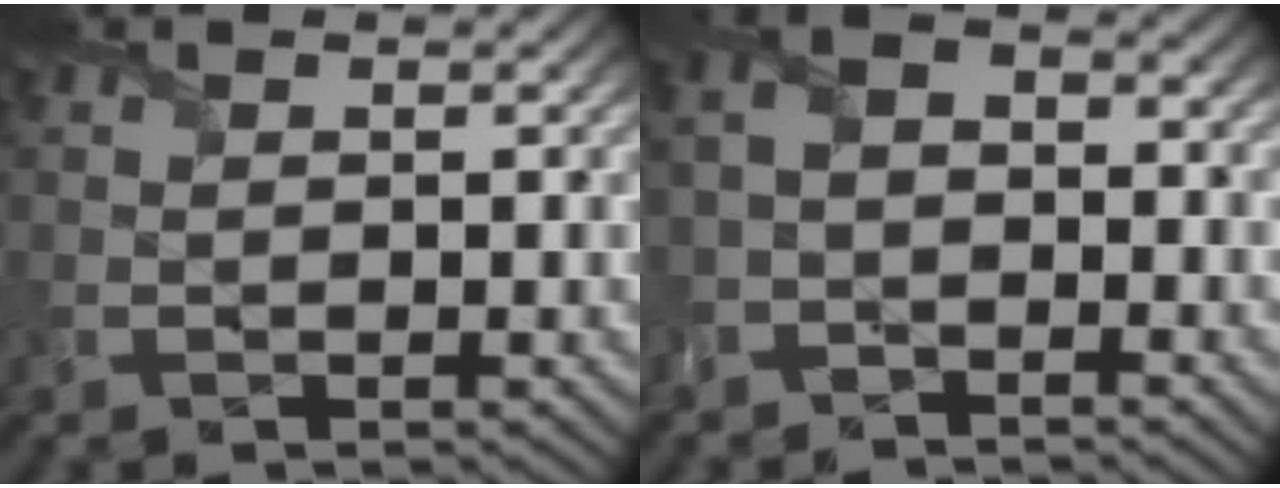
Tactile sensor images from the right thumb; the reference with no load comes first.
{"total": 3.6, "force": [-2.3, 2.0, 2.0], "torque": [-0.046, 0.004, -0.058]}